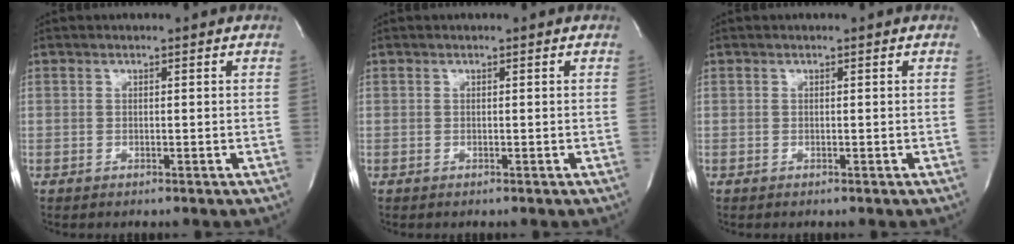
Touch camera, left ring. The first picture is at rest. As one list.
[{"total": 0.0}, {"total": 0.0}]